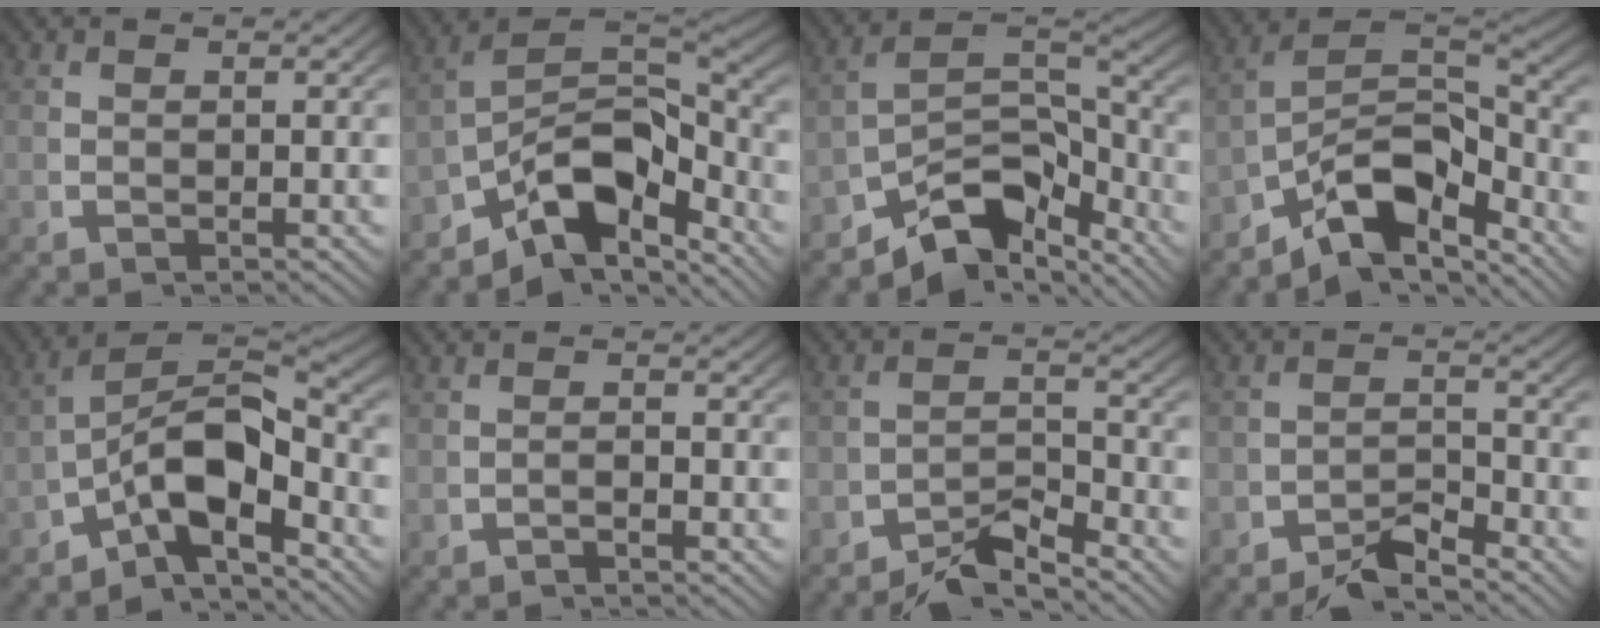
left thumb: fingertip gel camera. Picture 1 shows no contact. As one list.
[{"total": 12.7, "force": [-4.0, 7.8, 9.3], "torque": [-0.159, -0.041, -0.048]}, {"total": 9.7, "force": [-4.2, 5.5, 6.8], "torque": [-0.119, -0.035, -0.055]}, {"total": 11.4, "force": [-3.8, 6.9, 8.2], "torque": [-0.143, -0.035, -0.051]}, {"total": 11.0, "force": [-2.8, 6.2, 8.6], "torque": [-0.144, -0.032, -0.036]}, {"total": 0.9, "force": [-0.9, 0.0, 0.2], "torque": [-0.004, 0.001, -0.019]}, {"total": 5.5, "force": [-4.1, 2.4, 2.7], "torque": [-0.033, -0.024, -0.066]}, {"total": 5.0, "force": [-4.2, 1.9, 1.9], "torque": [-0.015, -0.019, -0.070]}]